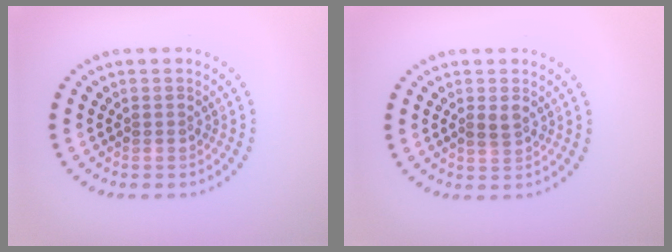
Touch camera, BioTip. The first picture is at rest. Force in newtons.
{"total": 1.1, "press": 1.1, "slide": 0.2}